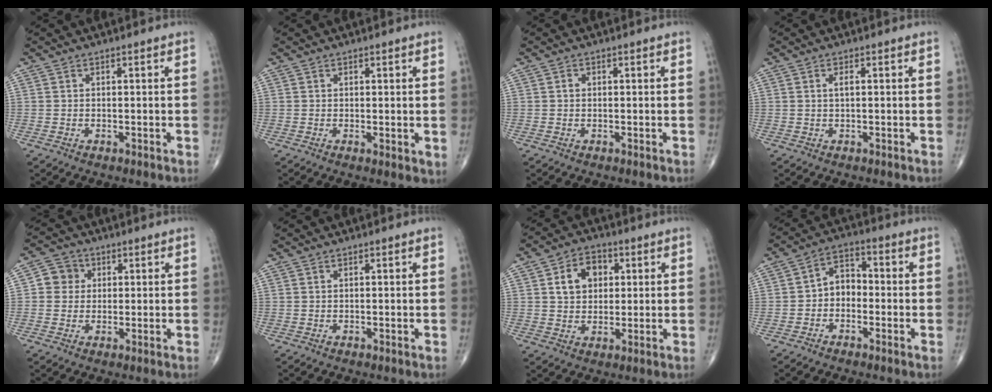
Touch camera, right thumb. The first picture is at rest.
{"total": 2.0, "force": [0.1, 0.8, 1.8], "torque": [-0.029, -0.009, -0.002]}
{"total": 0.7, "force": [0.0, 0.6, 0.4], "torque": [-0.002, 0.002, -0.002]}
{"total": 2.7, "force": [0.4, 1.0, 2.4], "torque": [-0.045, 0.005, 0.005]}
{"total": 5.7, "force": [1.2, 5.3, 1.4], "torque": [0.006, 0.006, 0.012]}
{"total": 0.0}
{"total": 8.0, "force": [2.0, 6.1, 4.8], "torque": [-0.050, 0.004, 0.030]}
{"total": 5.5, "force": [-1.4, 4.1, 3.4], "torque": [-0.035, 0.029, -0.041]}